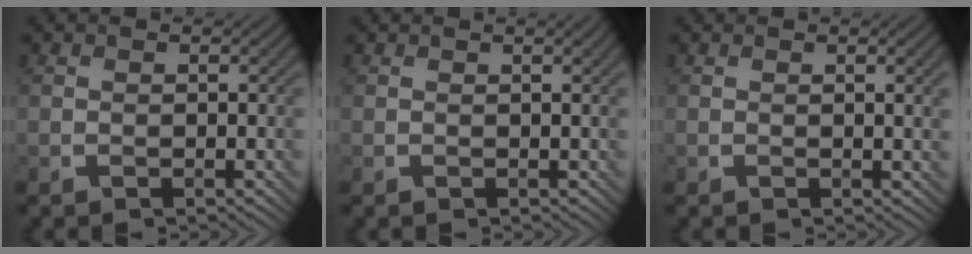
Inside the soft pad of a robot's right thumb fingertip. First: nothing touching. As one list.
[{"total": 1.0, "force": [0.5, 0.0, 0.9], "torque": [-0.014, 0.004, 0.006]}, {"total": 2.2, "force": [0.4, 0.4, 2.2], "torque": [-0.030, 0.004, 0.007]}]